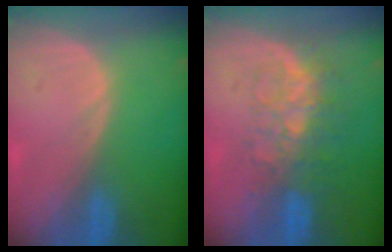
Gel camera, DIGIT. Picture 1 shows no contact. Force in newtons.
{"total": 8.2, "press": 7.0, "slide": 4.1}